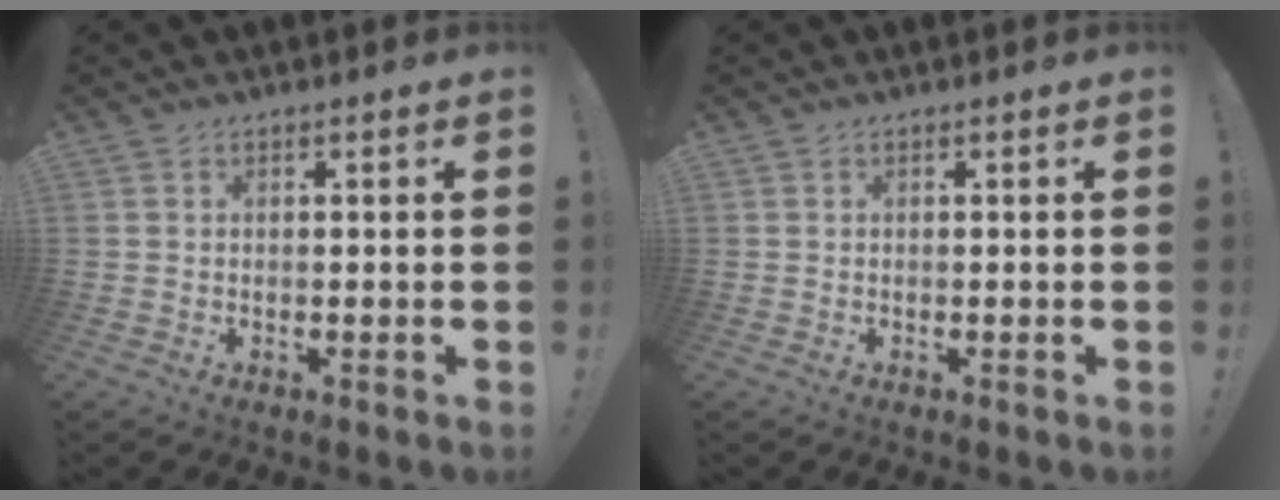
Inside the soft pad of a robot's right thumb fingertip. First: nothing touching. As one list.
[{"total": 0.0}]